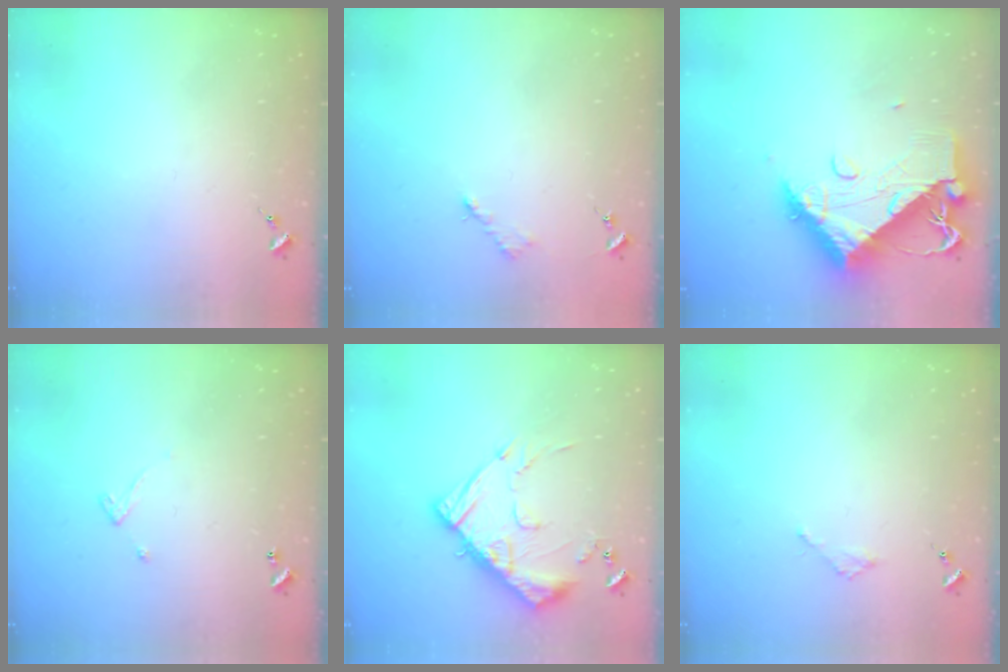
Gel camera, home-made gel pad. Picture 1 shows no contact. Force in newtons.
{"total": 2.6, "press": 2.6, "slide": 0.4}
{"total": 14.6, "press": 14.5, "slide": 1.5}
{"total": 3.4, "press": 3.4, "slide": 0.5}
{"total": 14.2, "press": 14.2, "slide": 1.2}
{"total": 1.8, "press": 1.8, "slide": 0.2}